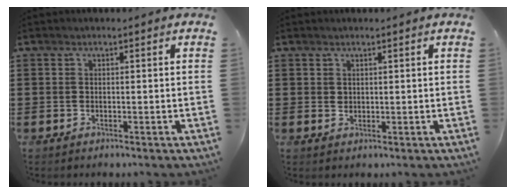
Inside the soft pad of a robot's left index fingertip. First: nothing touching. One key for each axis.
{"total": 1.0, "fx": 0.8, "fy": 0.7, "fz": 0.2, "tx": -0.007, "ty": 0.003, "tz": 0.015}